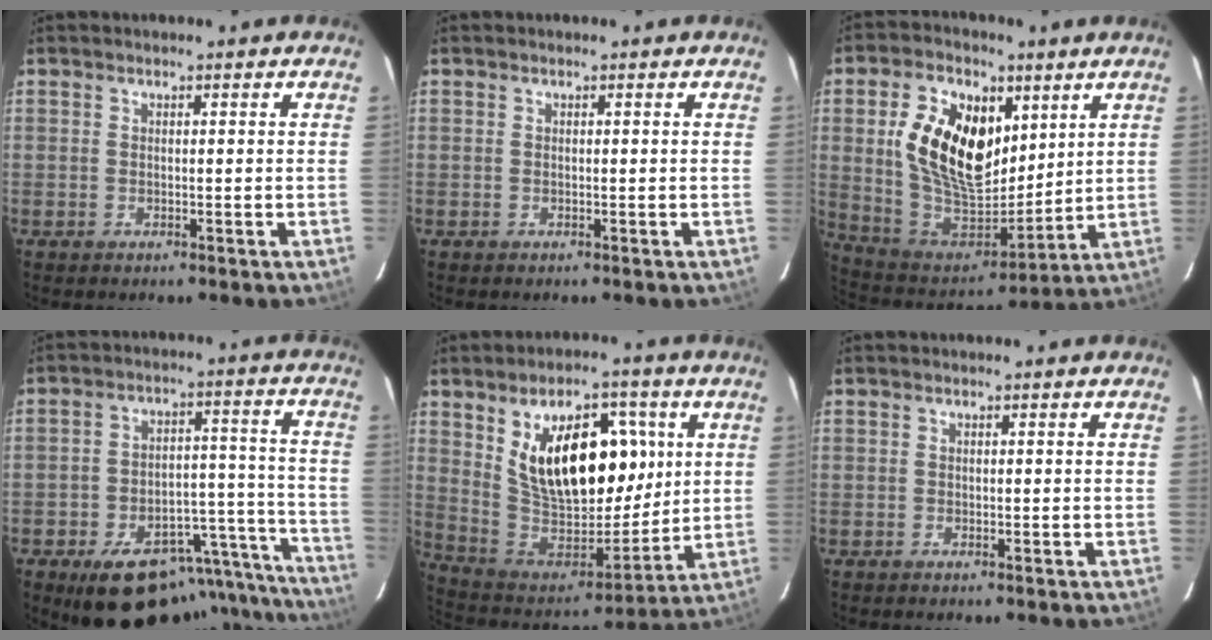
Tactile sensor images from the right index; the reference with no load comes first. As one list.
[{"total": 0.0}, {"total": 20.1, "force": [5.8, 12.1, 15.0], "torque": [-0.306, 0.009, 0.118]}, {"total": 24.6, "force": [-19.5, 10.0, 11.1], "torque": [-0.148, 0.045, -0.241]}, {"total": 21.7, "force": [6.8, 11.9, 16.8], "torque": [-0.297, 0.005, 0.137]}, {"total": 0.0}]